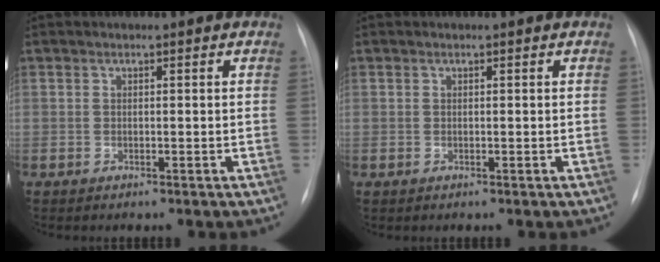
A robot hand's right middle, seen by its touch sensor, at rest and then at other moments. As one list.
[{"total": 0.0}]